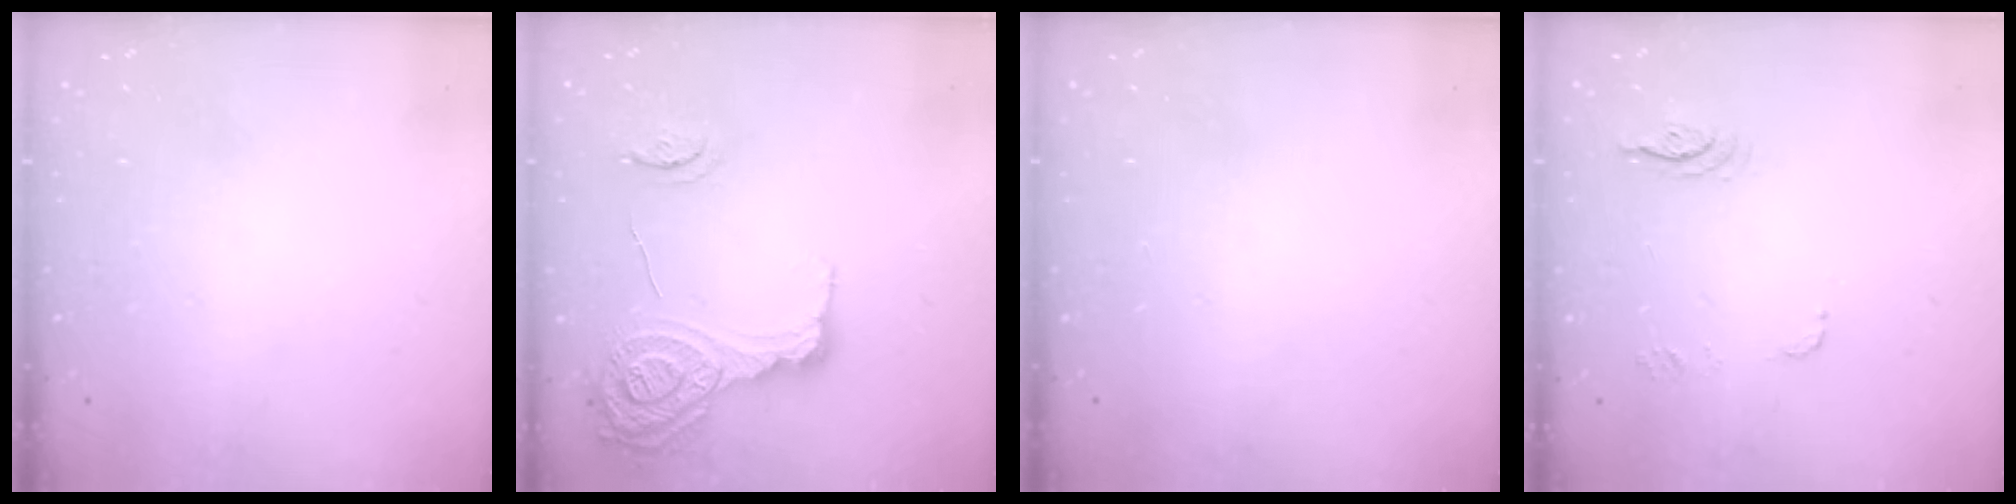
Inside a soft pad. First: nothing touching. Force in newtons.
{"total": 16.9, "press": 16.8, "slide": 1.4}
{"total": 0.0}
{"total": 6.0, "press": 6.0, "slide": 0.4}